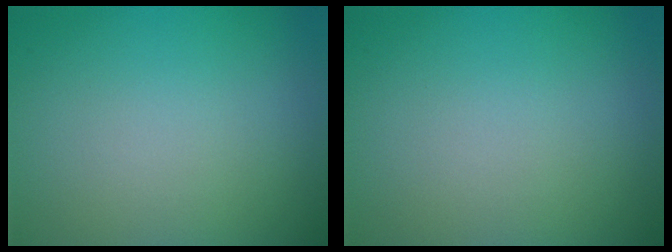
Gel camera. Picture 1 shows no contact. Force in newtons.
{"total": 0.0}